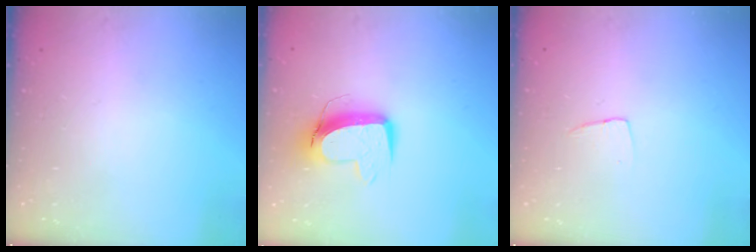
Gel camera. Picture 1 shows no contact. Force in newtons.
{"total": 10.9, "press": 10.8, "slide": 1.2}
{"total": 4.5, "press": 4.4, "slide": 0.3}